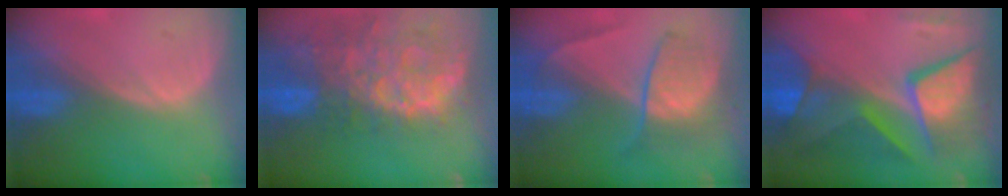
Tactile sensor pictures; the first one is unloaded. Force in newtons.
{"total": 13.6, "press": 11.0, "slide": 7.9}
{"total": 6.7, "press": 6.5, "slide": 1.4}
{"total": 12.0, "press": 11.9, "slide": 1.2}